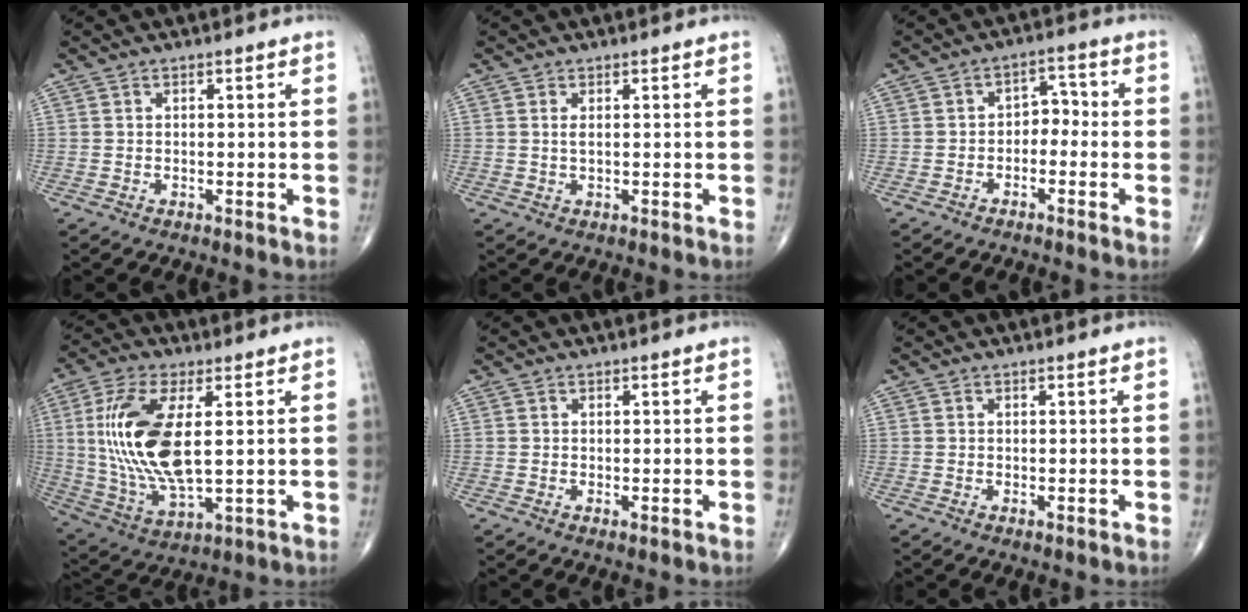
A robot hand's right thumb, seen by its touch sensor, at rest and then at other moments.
{"total": 1.1, "force": [0.2, 0.4, 1.0], "torque": [-0.022, 0.000, 0.006]}
{"total": 4.2, "force": [-1.5, 2.9, 2.6], "torque": [-0.018, 0.032, -0.036]}
{"total": 17.6, "force": [2.5, 7.3, 15.8], "torque": [-0.331, -0.015, 0.054]}
{"total": 0.5, "force": [-0.1, 0.2, 0.5], "torque": [-0.010, -0.003, -0.002]}
{"total": 0.0}